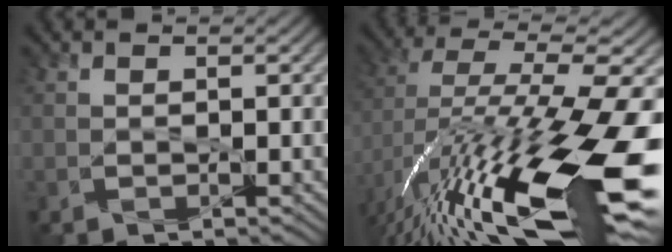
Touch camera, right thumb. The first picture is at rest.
{"total": 18.8, "force": [-5.3, 6.3, 16.9], "torque": [-0.322, -0.011, -0.091]}